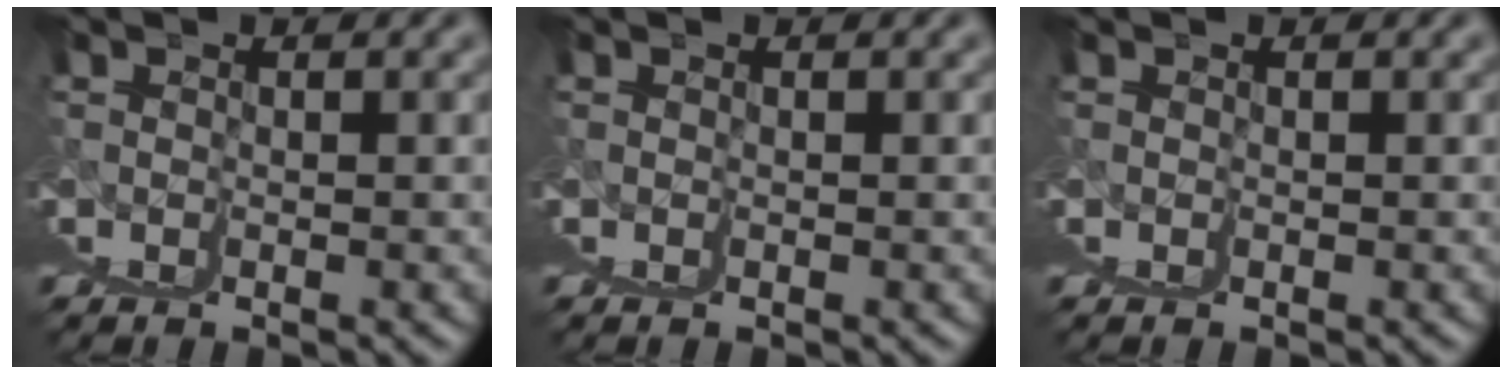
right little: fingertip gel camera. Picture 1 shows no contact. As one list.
[{"total": 0.0}, {"total": 0.0}]